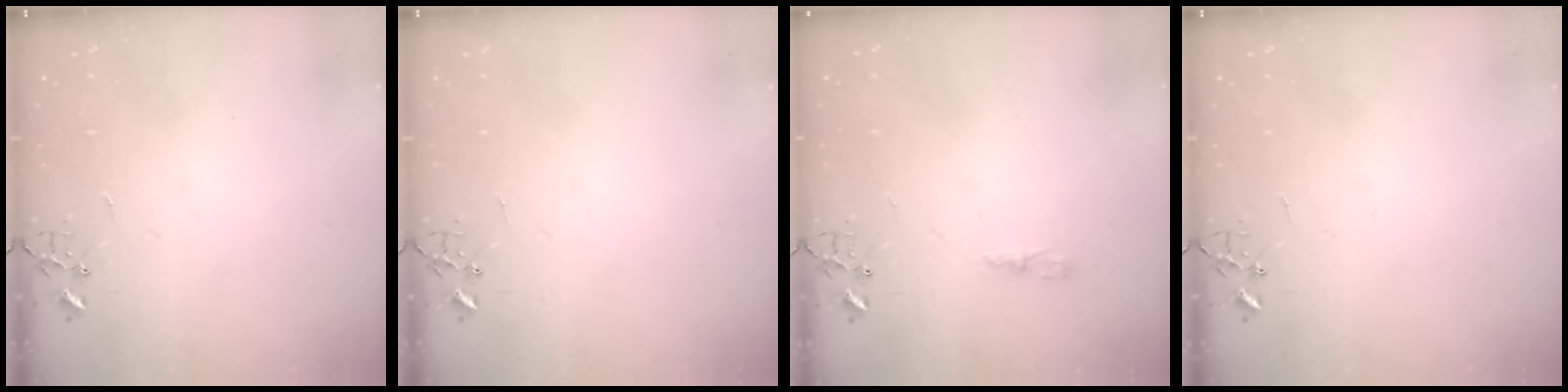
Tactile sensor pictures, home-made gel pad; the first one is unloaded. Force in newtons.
{"total": 0.0}
{"total": 3.5, "press": 3.5, "slide": 0.5}
{"total": 0.0}